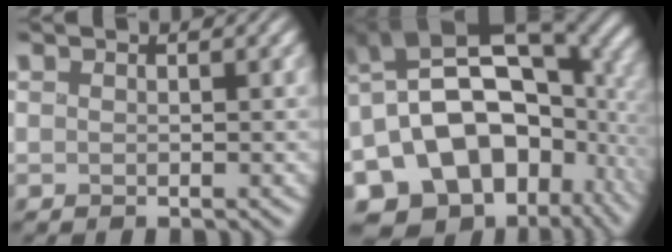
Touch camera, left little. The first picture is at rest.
{"total": 19.9, "force": [-5.0, 14.2, 13.1], "torque": [-0.216, -0.005, -0.056]}